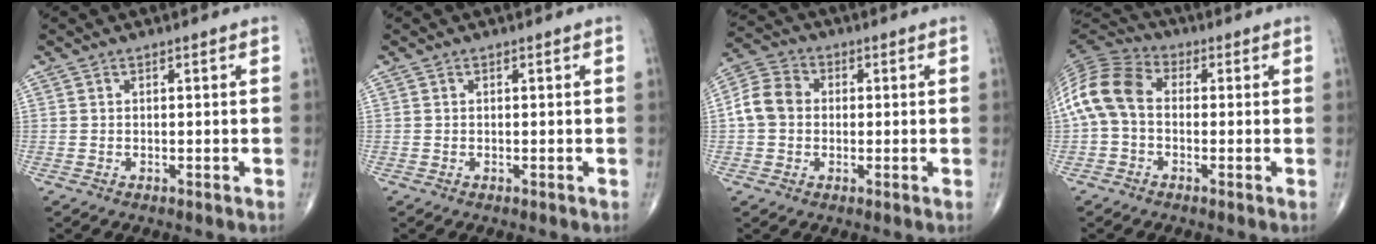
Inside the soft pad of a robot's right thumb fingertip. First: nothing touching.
{"total": 0.0}
{"total": 7.3, "force": [0.0, 6.1, 4.1], "torque": [-0.071, 0.022, -0.011]}
{"total": 11.3, "force": [-0.3, 7.8, 8.1], "torque": [-0.162, 0.029, -0.022]}